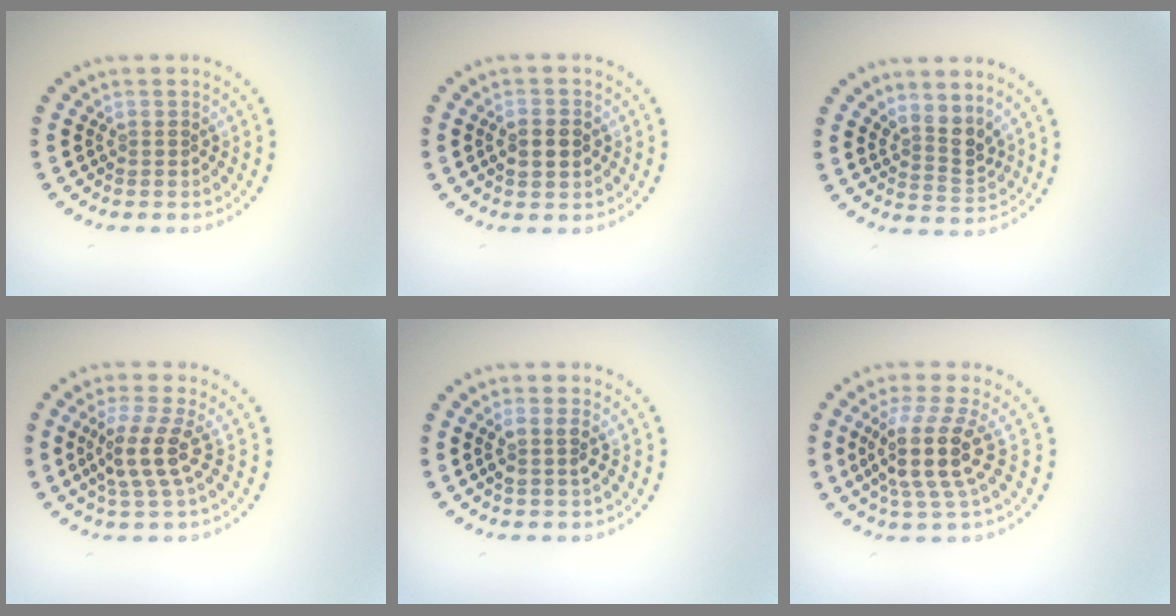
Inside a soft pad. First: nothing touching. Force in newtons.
{"total": 2.3, "press": 2.3, "slide": 0.2}
{"total": 2.7, "press": 2.0, "slide": 1.7}
{"total": 3.7, "press": 3.1, "slide": 1.9}
{"total": 1.7, "press": 1.5, "slide": 0.8}
{"total": 4.8, "press": 3.9, "slide": 2.9}